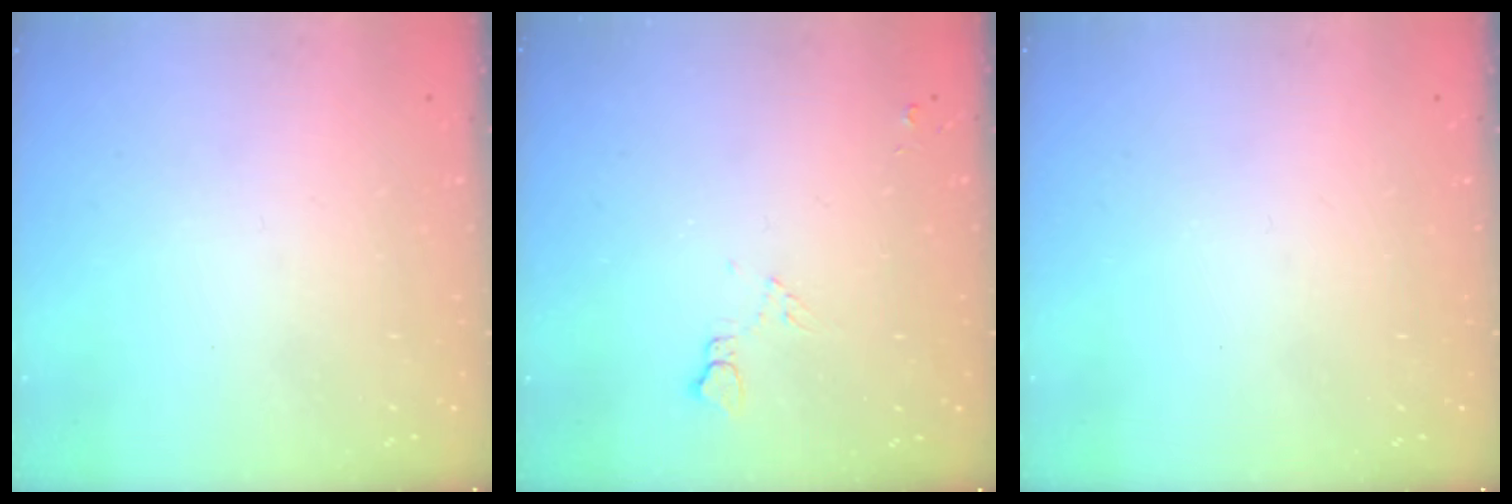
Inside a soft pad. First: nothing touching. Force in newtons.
{"total": 5.7, "press": 5.7, "slide": 0.8}
{"total": 0.0}